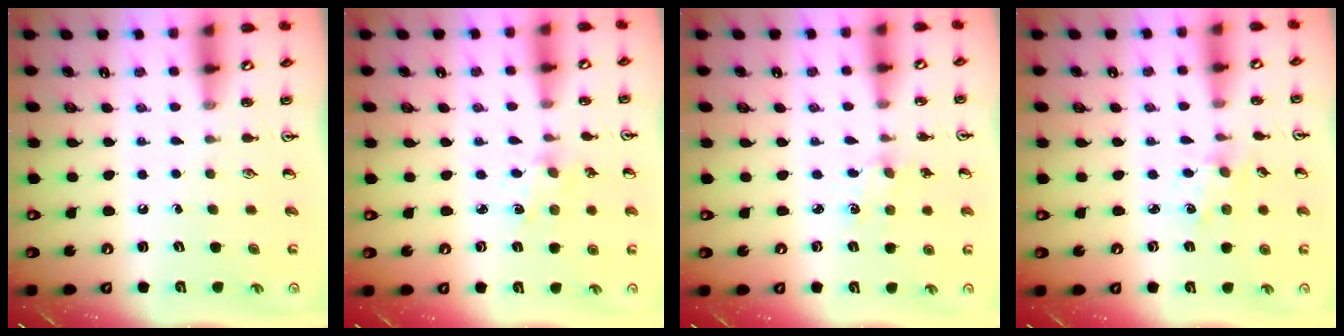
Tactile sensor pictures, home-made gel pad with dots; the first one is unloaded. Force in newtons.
{"total": 2.4, "press": 2.4, "slide": 0.3}
{"total": 3.6, "press": 3.6, "slide": 0.5}
{"total": 1.9, "press": 1.9, "slide": 0.3}